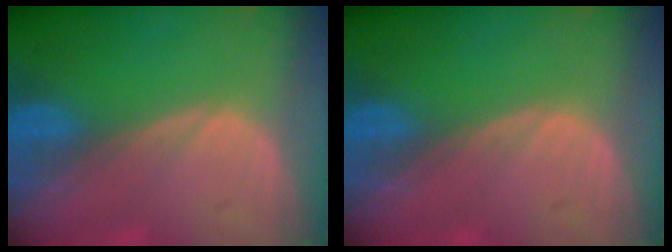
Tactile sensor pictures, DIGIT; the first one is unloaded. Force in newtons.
{"total": 0.0}